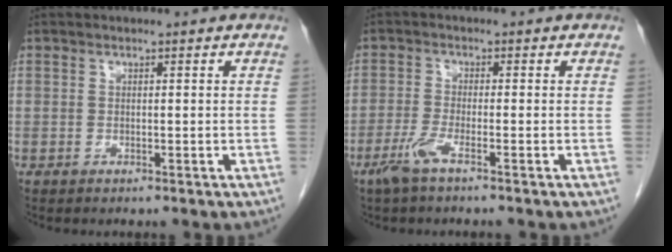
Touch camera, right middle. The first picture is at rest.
{"total": 3.6, "force": [-2.3, 0.1, 2.7], "torque": [-0.064, -0.008, -0.053]}